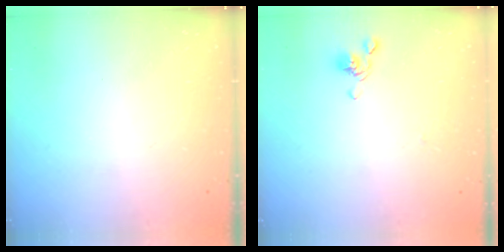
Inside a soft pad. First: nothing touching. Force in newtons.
{"total": 2.6, "press": 2.5, "slide": 0.7}